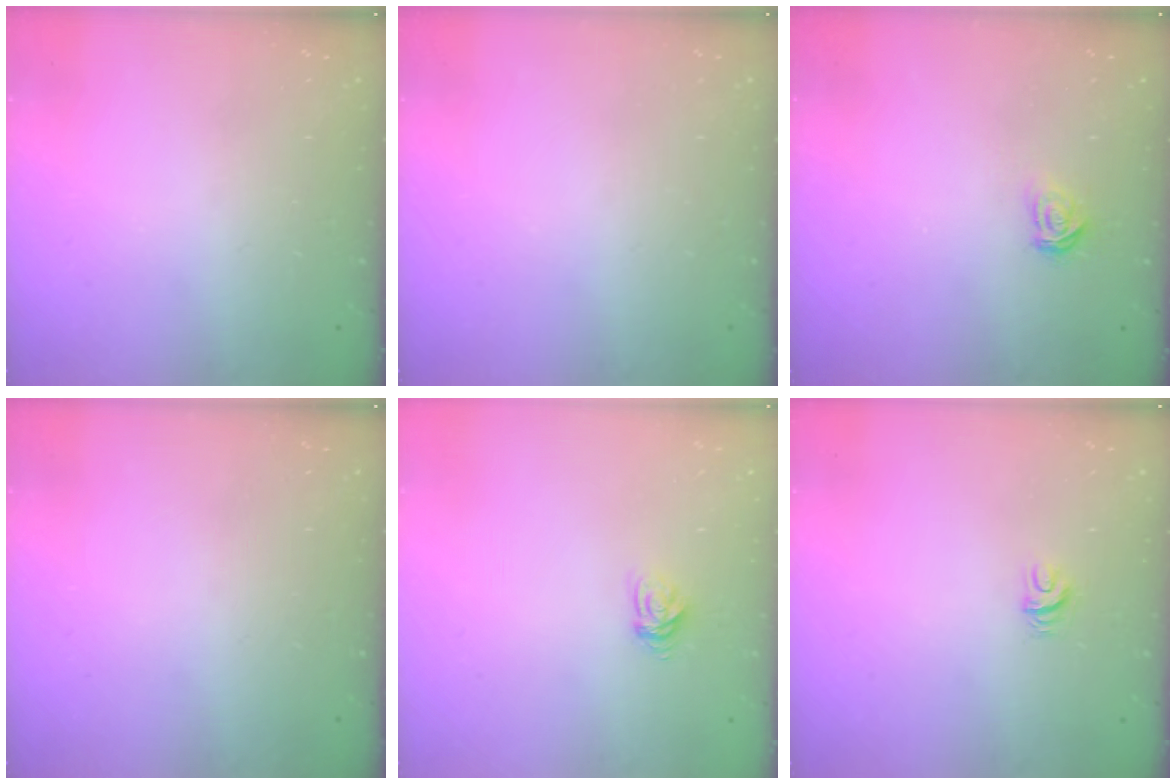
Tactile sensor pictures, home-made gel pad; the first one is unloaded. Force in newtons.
{"total": 0.0}
{"total": 2.8, "press": 2.7, "slide": 0.3}
{"total": 0.0}
{"total": 4.8, "press": 4.7, "slide": 0.6}
{"total": 3.7, "press": 3.7, "slide": 0.4}